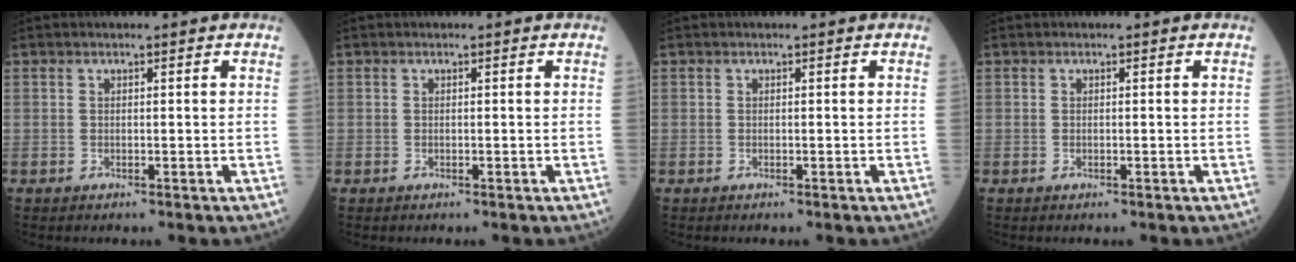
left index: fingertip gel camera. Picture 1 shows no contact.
{"total": 0.0}
{"total": 0.0}
{"total": 0.0}